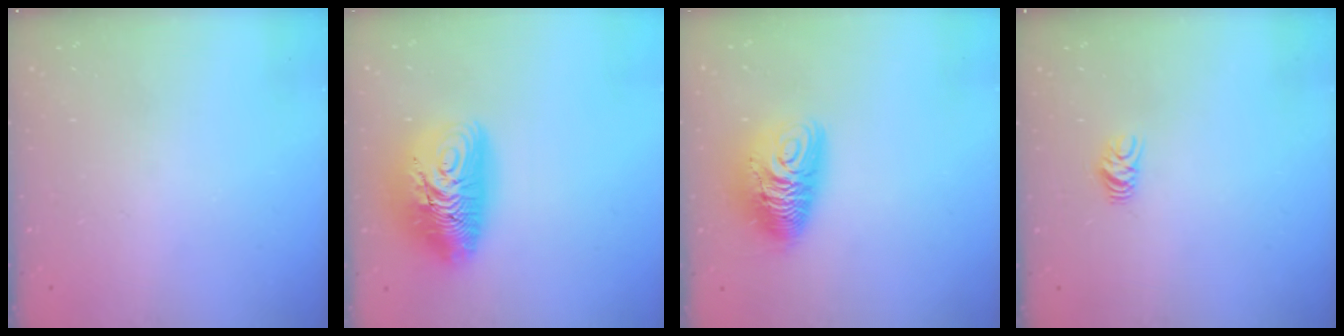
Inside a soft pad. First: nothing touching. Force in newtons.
{"total": 16.5, "press": 16.4, "slide": 1.4}
{"total": 11.8, "press": 11.7, "slide": 1.2}
{"total": 4.8, "press": 4.8, "slide": 0.4}